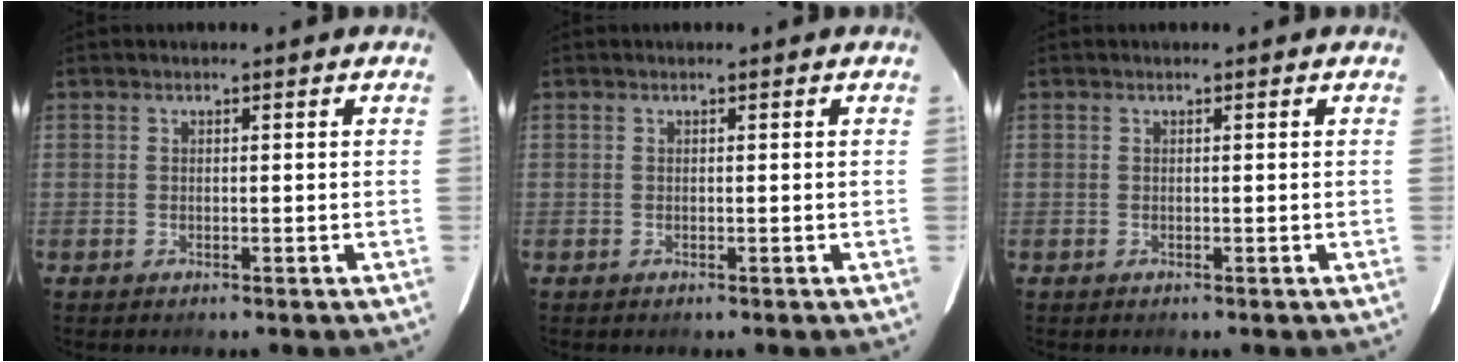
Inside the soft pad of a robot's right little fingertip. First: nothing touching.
{"total": 0.0}
{"total": 0.0}